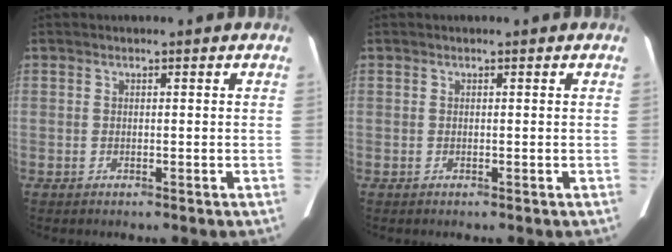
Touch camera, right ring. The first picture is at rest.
{"total": 0.0}